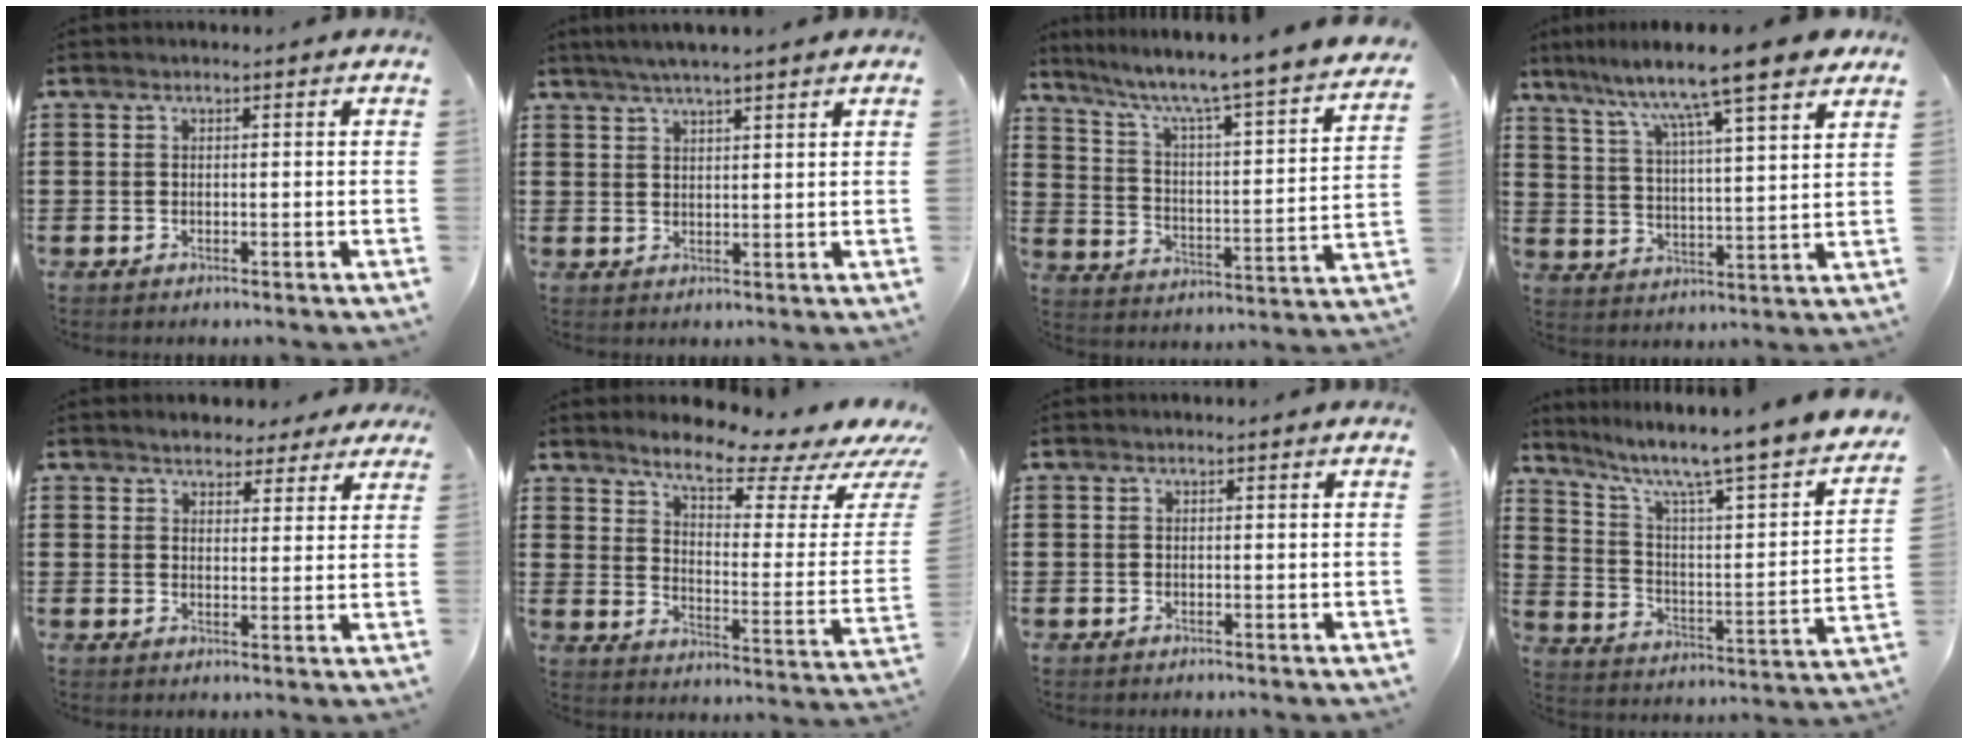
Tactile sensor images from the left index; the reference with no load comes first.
{"total": 3.3, "force": [2.8, -0.1, 1.8], "torque": [-0.040, -0.001, 0.051]}
{"total": 5.1, "force": [4.1, -0.5, 3.0], "torque": [-0.080, -0.052, 0.055]}
{"total": 9.6, "force": [8.1, -0.5, 5.1], "torque": [-0.115, -0.059, 0.127]}
{"total": 3.5, "force": [3.2, 1.3, 0.2], "torque": [-0.016, 0.000, 0.061]}
{"total": 7.8, "force": [6.6, 1.0, 4.0], "torque": [-0.084, -0.047, 0.110]}
{"total": 0.0}
{"total": 7.2, "force": [5.5, 0.3, 4.7], "torque": [-0.107, -0.056, 0.079]}